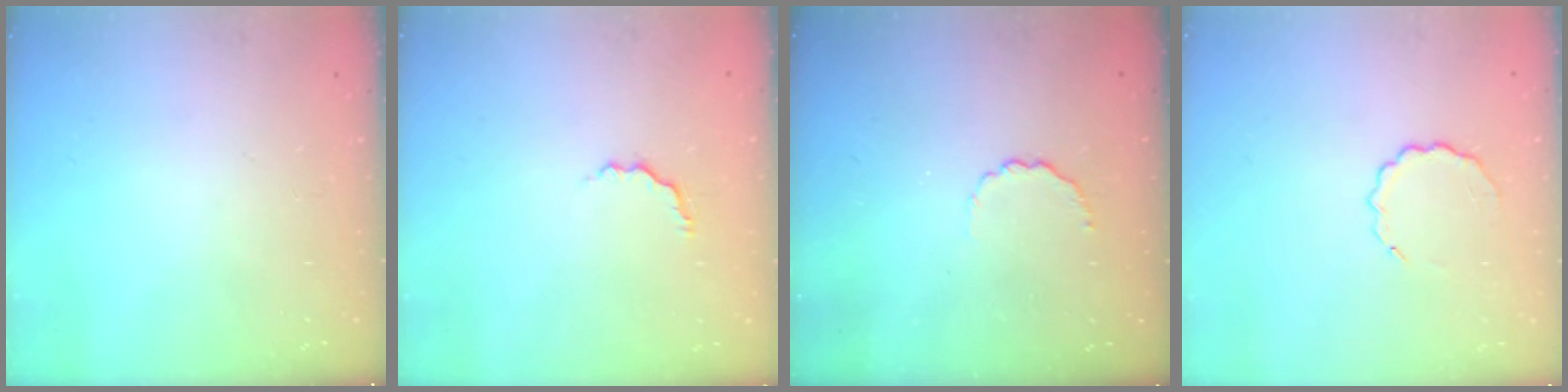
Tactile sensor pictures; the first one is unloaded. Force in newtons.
{"total": 3.2, "press": 3.1, "slide": 0.5}
{"total": 3.3, "press": 3.0, "slide": 1.1}
{"total": 5.0, "press": 4.8, "slide": 1.3}